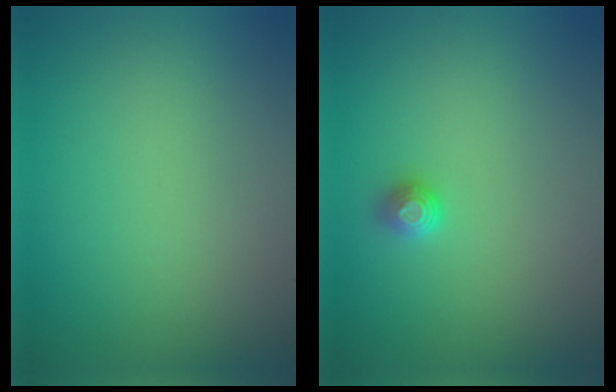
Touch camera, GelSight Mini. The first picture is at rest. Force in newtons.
{"total": 1.3, "press": 1.1, "slide": 0.7}